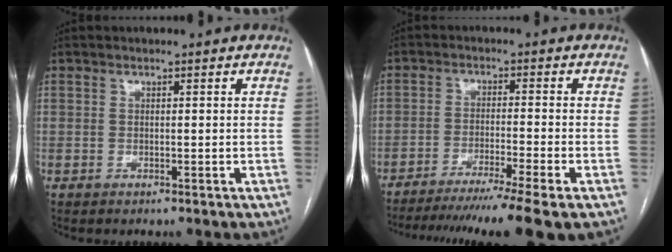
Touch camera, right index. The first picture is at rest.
{"total": 14.3, "force": [-11.5, -1.7, 8.3], "torque": [-0.118, -0.037, -0.179]}